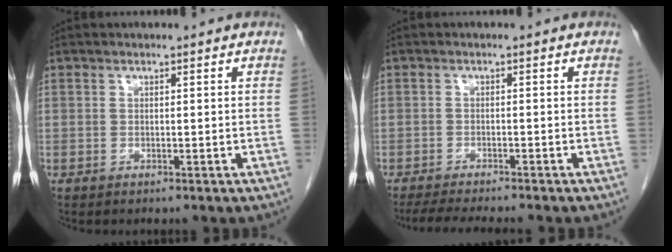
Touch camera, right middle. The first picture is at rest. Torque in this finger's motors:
{"motor_torque": [0.05, -0.03, 0.01, 0.03]}